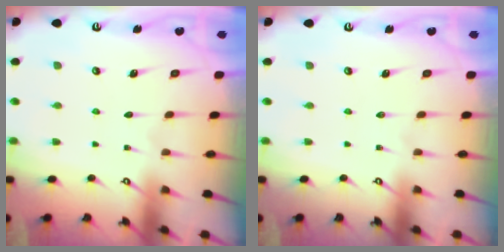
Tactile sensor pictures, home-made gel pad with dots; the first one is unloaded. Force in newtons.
{"total": 0.0}